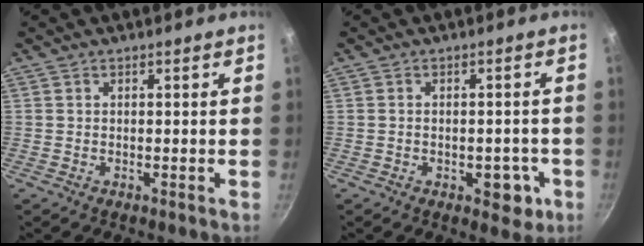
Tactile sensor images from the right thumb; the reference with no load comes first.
{"total": 5.5, "force": [-1.9, 3.2, 4.0], "torque": [-0.025, 0.010, -0.020]}